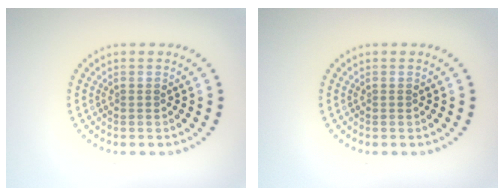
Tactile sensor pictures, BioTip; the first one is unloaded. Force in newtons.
{"total": 0.0}